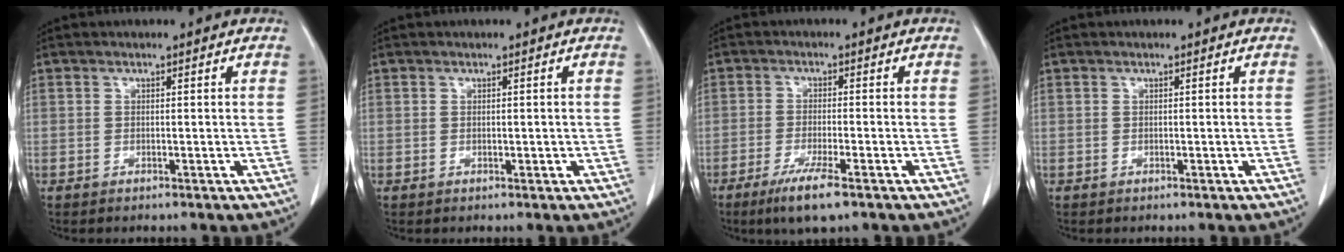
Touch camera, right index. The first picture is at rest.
{"total": 0.6, "force": [0.0, 0.4, 0.4], "torque": [-0.006, 0.000, 0.003]}
{"total": 6.2, "force": [-3.8, 0.4, 4.9], "torque": [-0.094, -0.017, -0.068]}
{"total": 0.0}